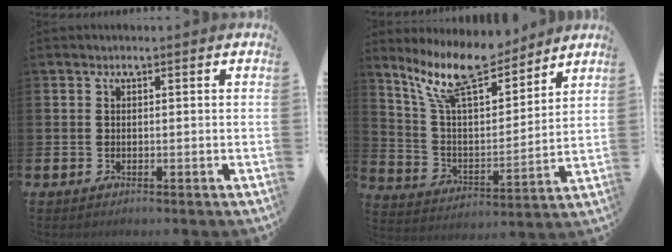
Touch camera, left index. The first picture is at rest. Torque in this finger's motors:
{"motor_torque": [0.34, 0.00, 0.75, 0.21]}